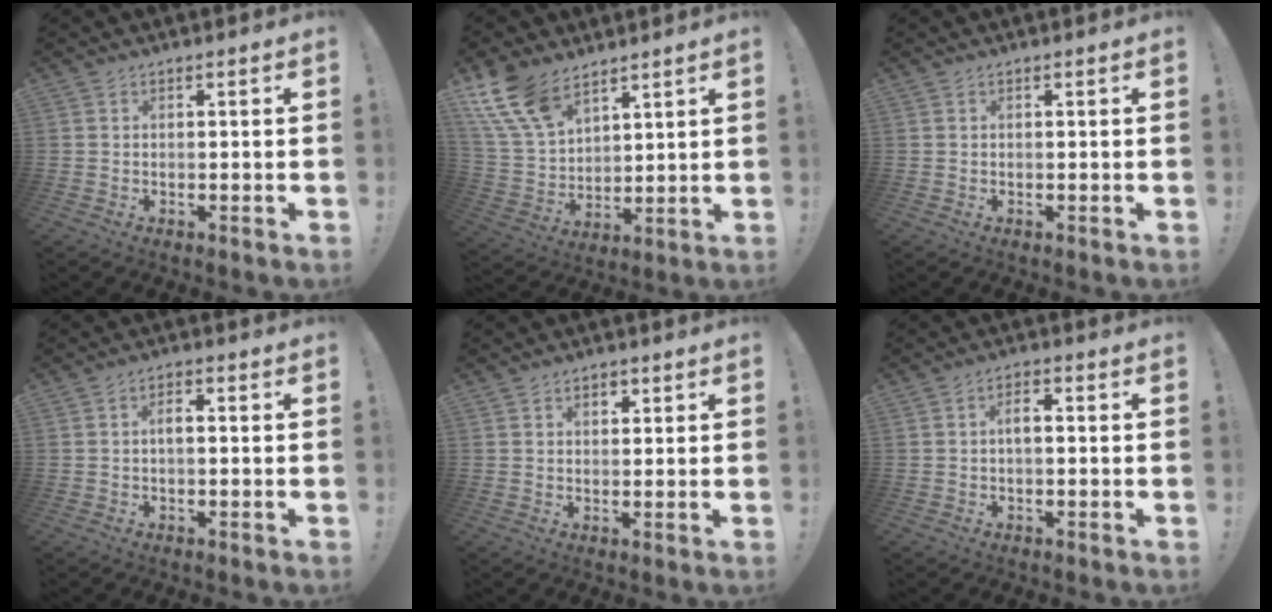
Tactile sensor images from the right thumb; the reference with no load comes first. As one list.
[{"total": 14.9, "force": [10.0, 8.3, 7.3], "torque": [-0.171, -0.055, 0.193]}, {"total": 0.0}, {"total": 2.7, "force": [-0.4, 0.9, 2.5], "torque": [-0.051, 0.010, -0.008]}, {"total": 2.4, "force": [1.2, 1.8, 1.2], "torque": [-0.011, -0.004, 0.017]}, {"total": 3.2, "force": [-0.4, 1.1, 3.0], "torque": [-0.061, 0.012, -0.008]}]